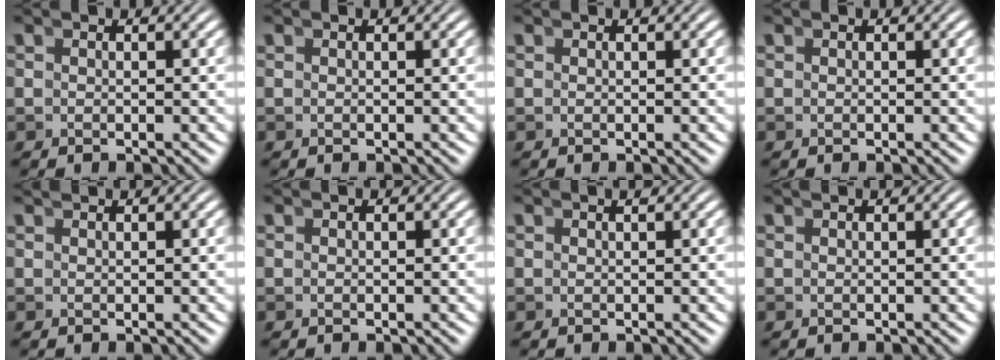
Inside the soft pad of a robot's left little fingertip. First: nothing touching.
{"total": 0.0}
{"total": 0.0}
{"total": 0.0}
{"total": 1.0, "force": [0.7, -0.7, -0.2], "torque": [0.014, 0.002, 0.015]}
{"total": 0.0}
{"total": 0.6, "force": [0.4, -0.5, 0.0], "torque": [0.004, 0.000, 0.009]}
{"total": 0.7, "force": [0.5, -0.4, -0.2], "torque": [0.011, 0.001, 0.010]}